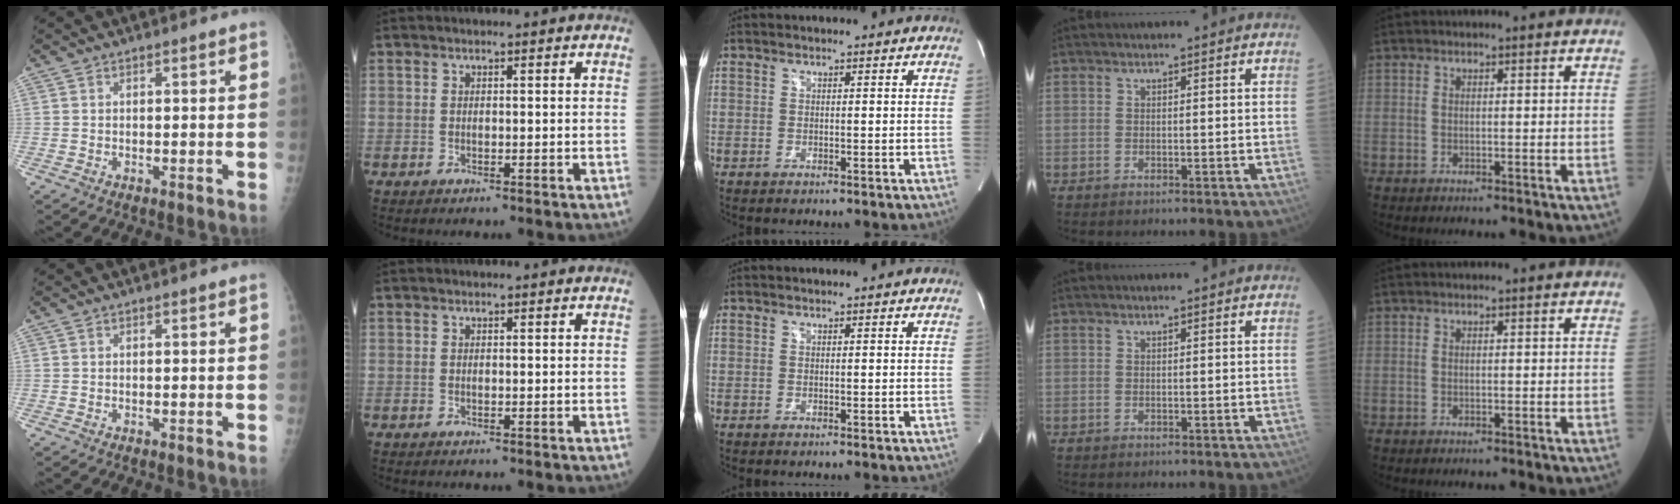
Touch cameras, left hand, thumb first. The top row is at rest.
{}